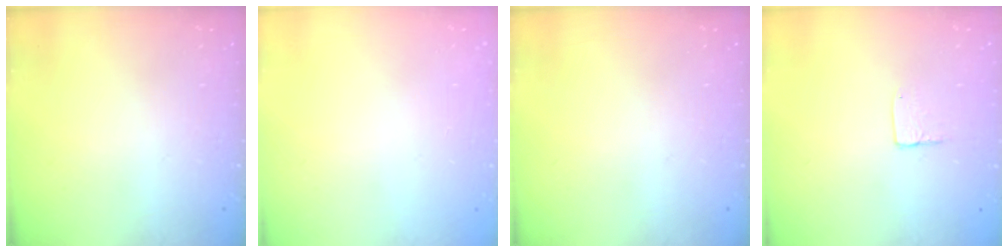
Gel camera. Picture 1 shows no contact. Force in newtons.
{"total": 0.0}
{"total": 0.0}
{"total": 3.6, "press": 3.6, "slide": 0.3}